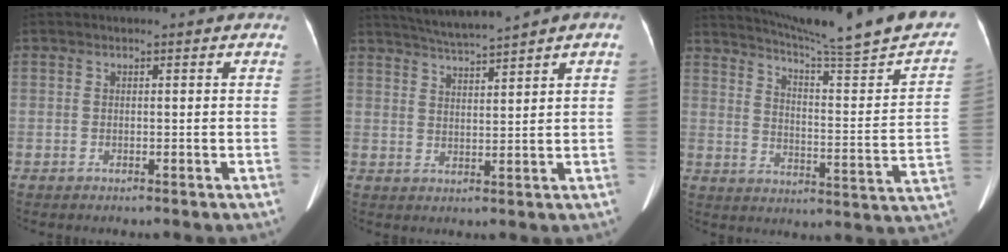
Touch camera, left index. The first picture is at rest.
{"total": 5.7, "force": [5.0, -1.2, 2.5], "torque": [-0.050, 0.007, 0.092]}
{"total": 24.1, "force": [21.2, 0.0, 11.5], "torque": [-0.174, -0.075, 0.272]}